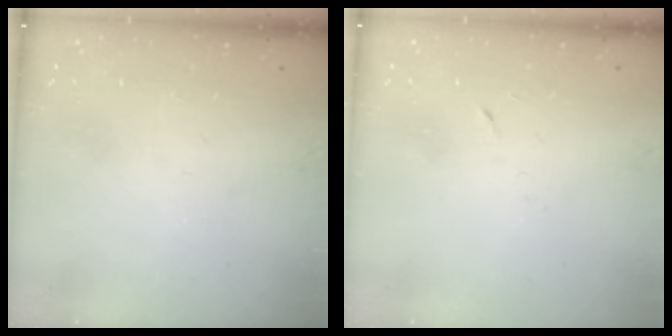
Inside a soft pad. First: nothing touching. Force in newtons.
{"total": 3.4, "press": 3.2, "slide": 0.9}